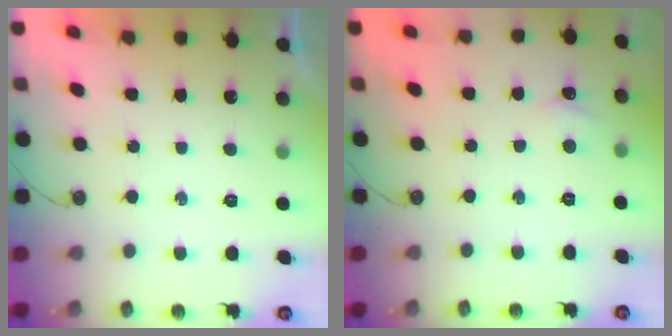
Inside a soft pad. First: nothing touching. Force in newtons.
{"total": 2.8, "press": 2.8, "slide": 0.3}